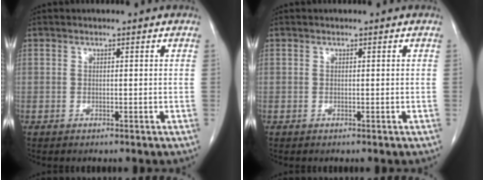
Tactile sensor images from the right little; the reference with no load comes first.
{"total": 0.0}